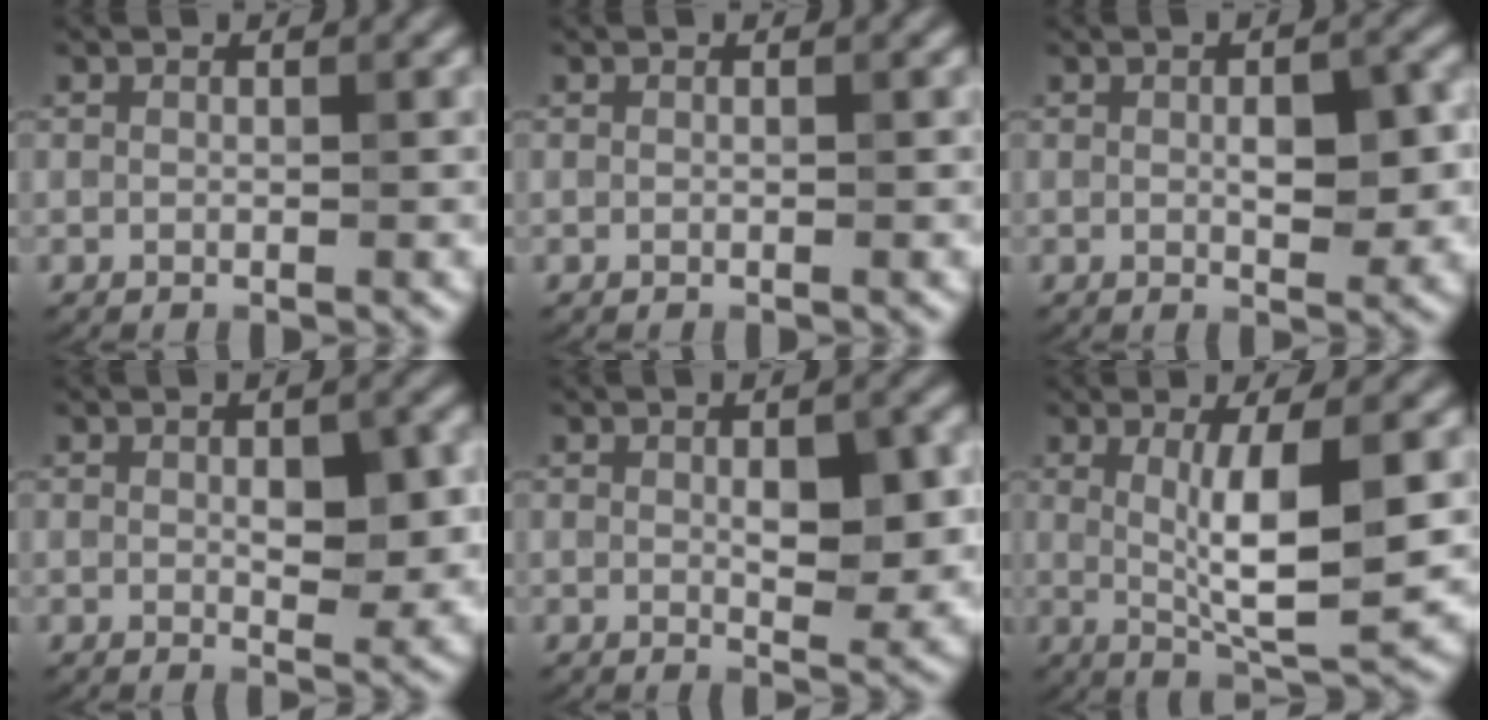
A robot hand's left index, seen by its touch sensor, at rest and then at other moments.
{"total": 0.0}
{"total": 4.0, "force": [0.1, 1.7, 3.6], "torque": [-0.056, -0.001, 0.005]}
{"total": 4.0, "force": [0.3, 1.8, 3.6], "torque": [-0.051, -0.002, 0.007]}
{"total": 4.4, "force": [0.4, 1.8, 4.0], "torque": [-0.059, -0.002, 0.010]}
{"total": 6.7, "force": [0.6, 1.3, 6.5], "torque": [-0.108, -0.011, 0.016]}